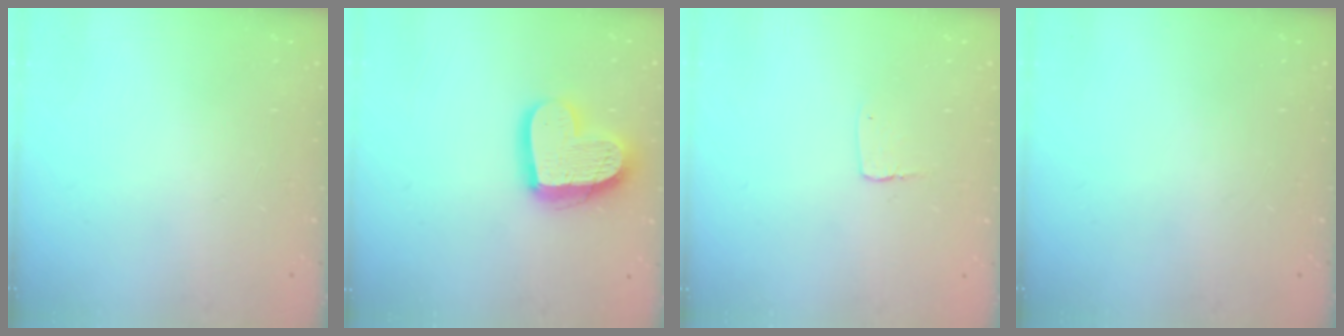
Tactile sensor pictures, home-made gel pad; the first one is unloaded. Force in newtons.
{"total": 17.2, "press": 17.1, "slide": 1.5}
{"total": 2.9, "press": 2.9, "slide": 0.2}
{"total": 0.0}